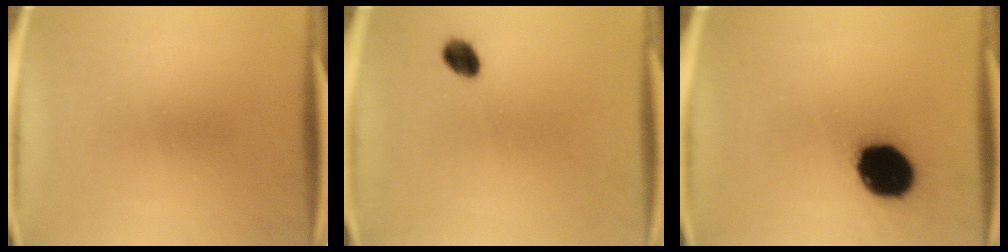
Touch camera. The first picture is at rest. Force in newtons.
{"total": 3.8}
{"total": 16.6}